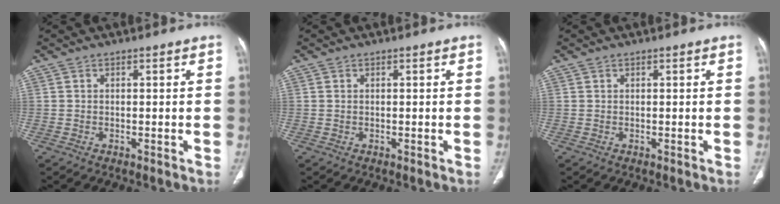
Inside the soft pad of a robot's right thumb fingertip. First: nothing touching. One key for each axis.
{"total": 0.0}
{"total": 0.0}